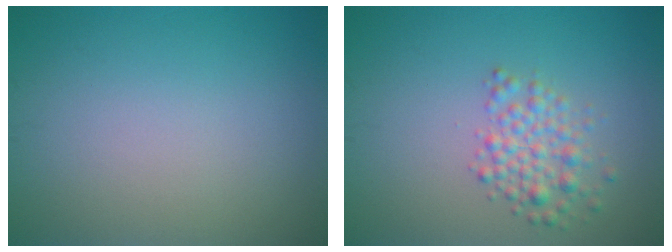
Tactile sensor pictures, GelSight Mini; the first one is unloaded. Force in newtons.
{"total": 2.8, "press": 2.8, "slide": 0.0}